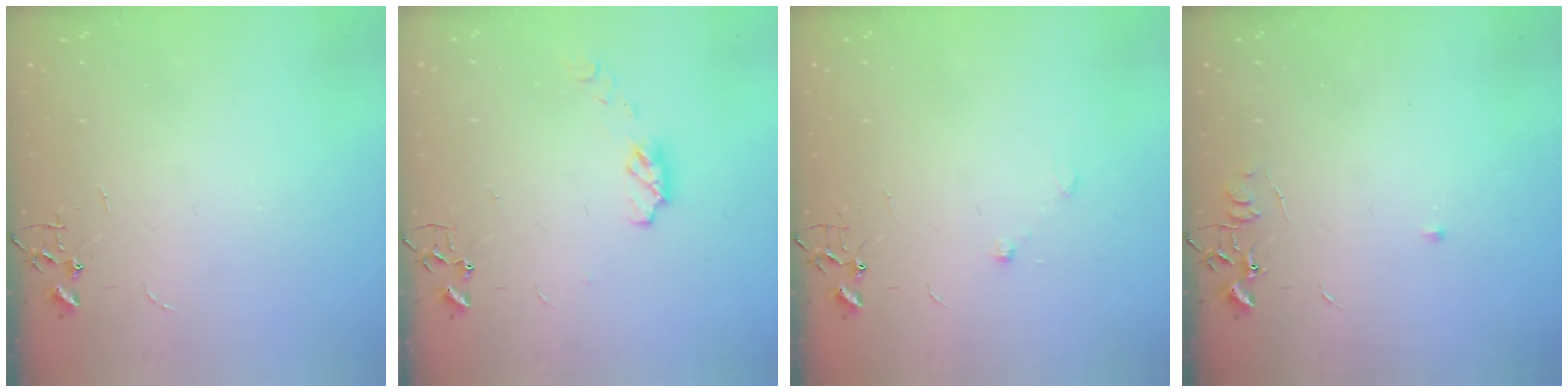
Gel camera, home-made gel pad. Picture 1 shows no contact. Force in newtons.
{"total": 5.4, "press": 5.3, "slide": 0.4}
{"total": 5.0, "press": 4.9, "slide": 1.3}
{"total": 4.9, "press": 4.9, "slide": 0.6}